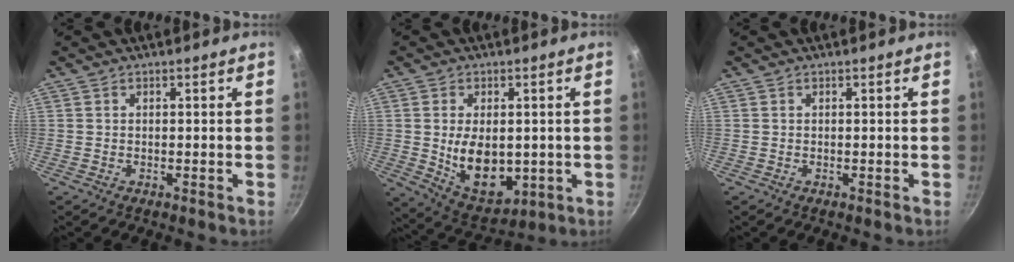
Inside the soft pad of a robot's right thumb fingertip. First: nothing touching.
{"total": 12.5, "force": [-0.4, 7.9, 9.6], "torque": [-0.130, -0.018, 0.016]}
{"total": 0.0}